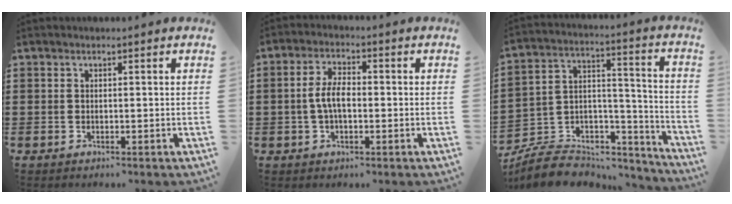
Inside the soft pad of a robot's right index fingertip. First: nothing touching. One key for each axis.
{"total": 5.2, "fx": -0.5, "fy": 2.5, "fz": 4.6, "tx": -0.104, "ty": 0.000, "tz": -0.016}
{"total": 7.8, "fx": -6.6, "fy": 3.7, "fz": 1.8, "tx": -0.044, "ty": 0.005, "tz": -0.127}